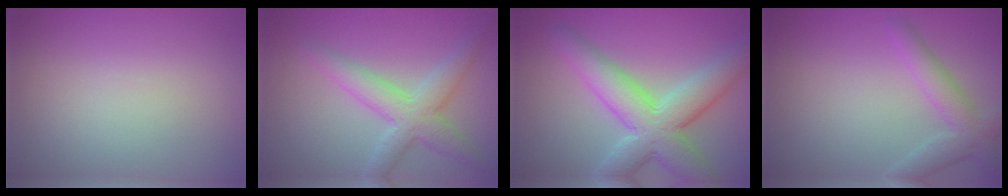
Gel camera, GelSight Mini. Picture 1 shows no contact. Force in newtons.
{"total": 4.5, "press": 4.5, "slide": 0.2}
{"total": 7.9, "press": 7.8, "slide": 0.7}
{"total": 3.2, "press": 3.2, "slide": 0.2}